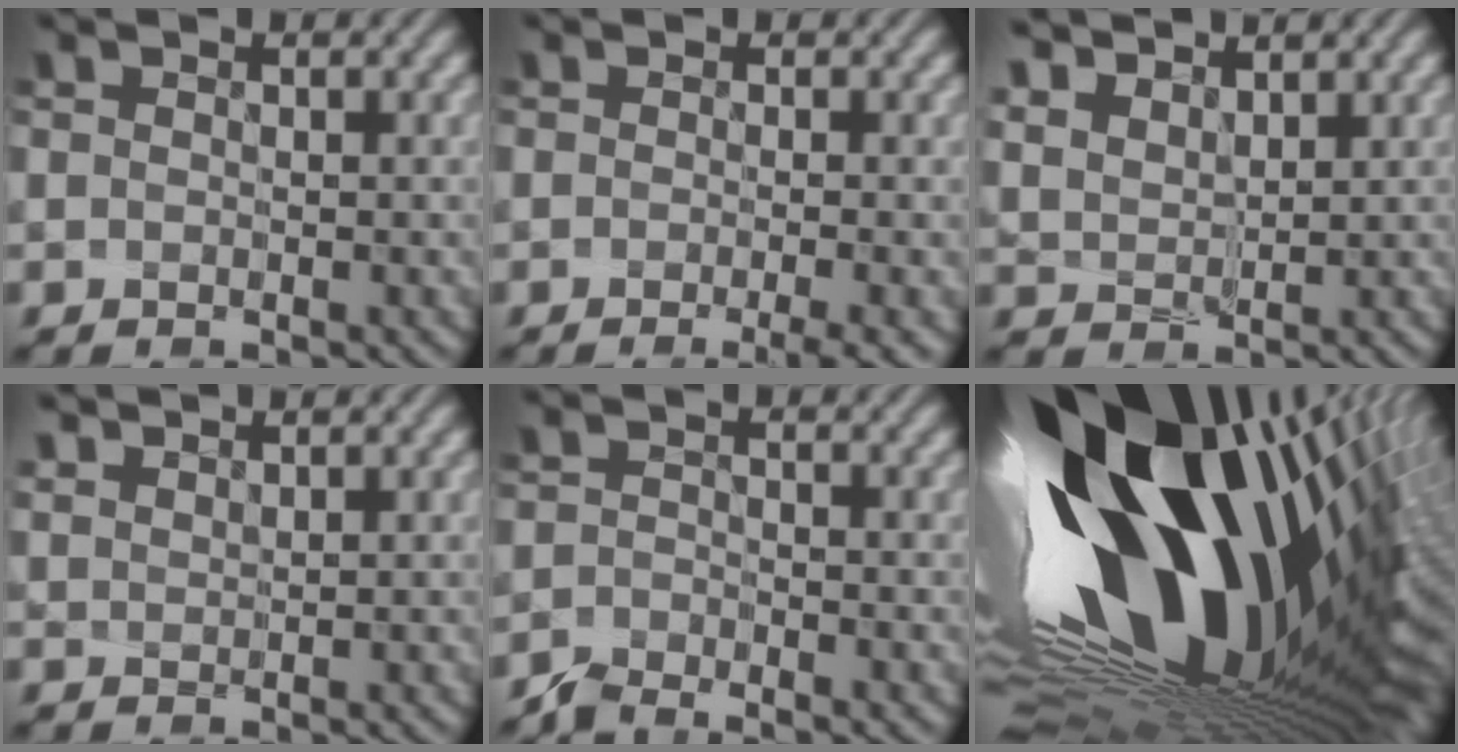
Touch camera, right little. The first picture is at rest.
{"total": 3.4, "force": [-1.7, 0.7, 2.9], "torque": [-0.041, -0.006, -0.022]}
{"total": 5.2, "force": [3.7, 3.1, 2.0], "torque": [-0.080, 0.023, 0.070]}
{"total": 2.0, "force": [1.6, 1.1, 0.7], "torque": [-0.021, 0.022, 0.025]}
{"total": 2.6, "force": [-2.6, -0.2, -0.2], "torque": [-0.002, 0.000, -0.052]}
{"total": 19.6, "force": [4.9, 9.6, 16.5], "torque": [-0.282, -0.020, 0.081]}